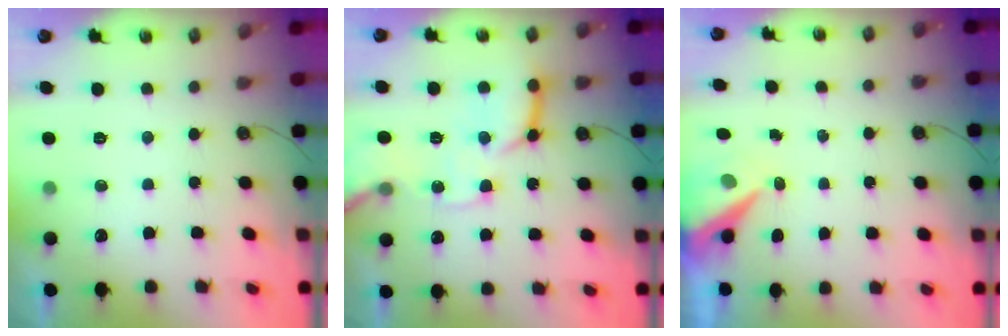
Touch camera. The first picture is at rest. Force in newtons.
{"total": 16.6, "press": 16.4, "slide": 2.1}
{"total": 7.8, "press": 7.7, "slide": 0.8}